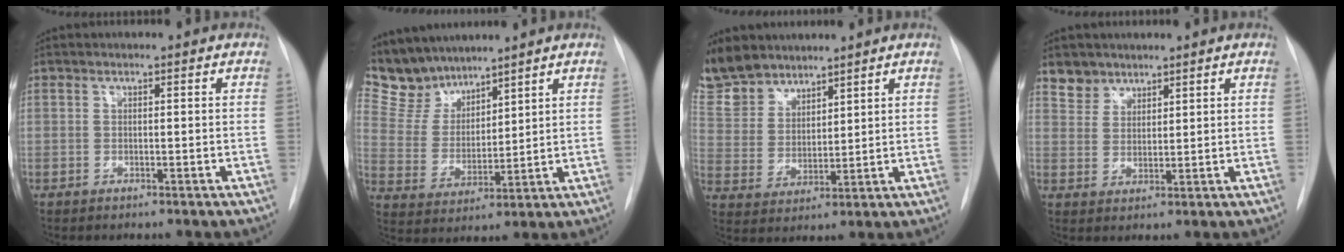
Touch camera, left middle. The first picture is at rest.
{"total": 8.6, "force": [8.0, 3.2, 1.0], "torque": [-0.032, 0.009, 0.172]}
{"total": 12.5, "force": [10.5, 6.1, 2.9], "torque": [-0.077, 0.015, 0.219]}
{"total": 3.8, "force": [3.1, 2.2, -0.2], "torque": [0.016, 0.002, 0.057]}